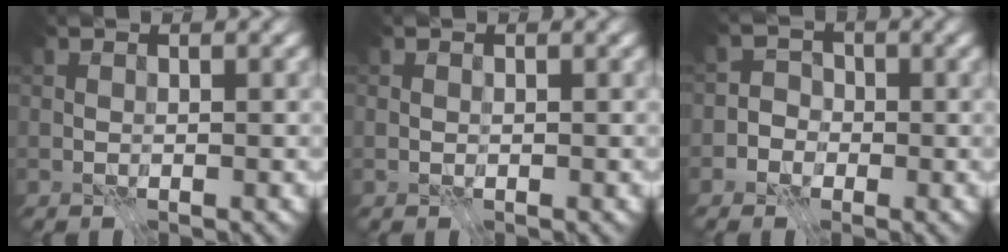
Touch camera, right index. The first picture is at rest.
{"total": 0.0}
{"total": 3.0, "force": [-1.5, 2.6, 0.4], "torque": [0.027, 0.014, -0.052]}